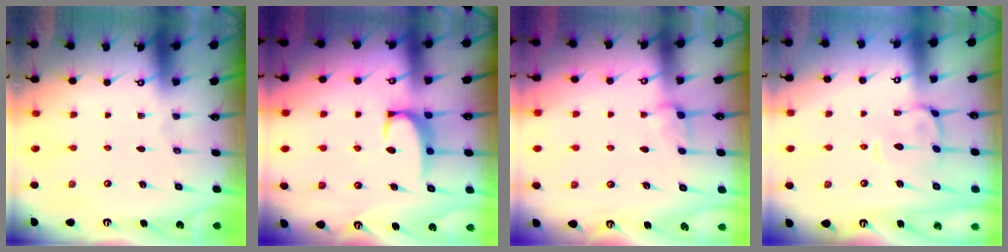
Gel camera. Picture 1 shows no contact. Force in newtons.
{"total": 3.1, "press": 3.1, "slide": 0.5}
{"total": 2.7, "press": 2.6, "slide": 0.6}
{"total": 3.1, "press": 2.8, "slide": 1.1}